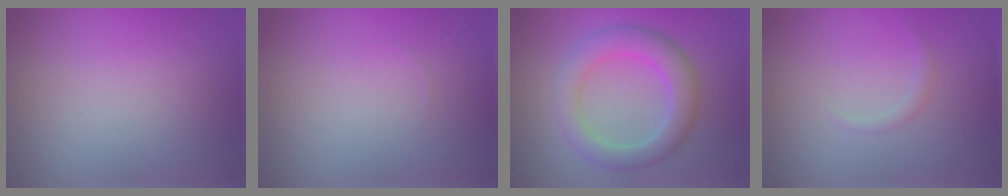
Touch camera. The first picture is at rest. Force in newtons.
{"total": 0.0}
{"total": 4.5, "press": 4.5, "slide": 0.3}
{"total": 0.7, "press": 0.7, "slide": 0.1}